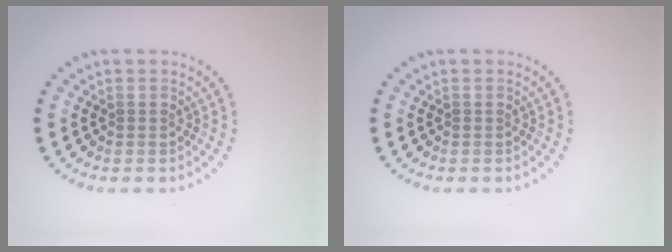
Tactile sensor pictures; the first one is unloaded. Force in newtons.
{"total": 0.0}